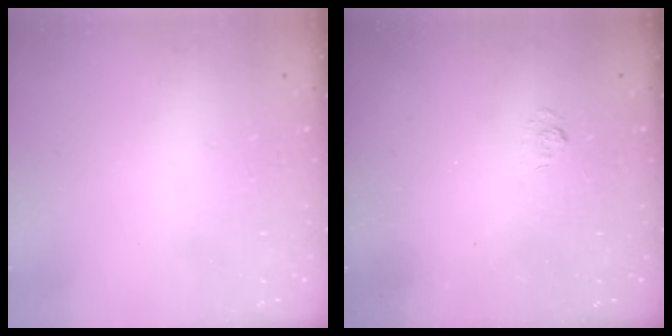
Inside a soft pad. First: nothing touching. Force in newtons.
{"total": 2.6, "press": 2.2, "slide": 1.4}